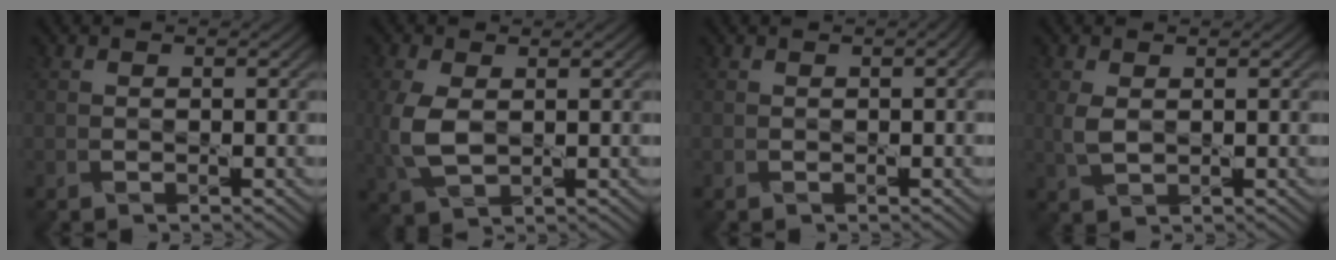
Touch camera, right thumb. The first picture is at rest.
{"total": 5.4, "force": [0.2, 3.2, 4.4], "torque": [-0.121, -0.002, 0.005]}
{"total": 0.9, "force": [0.1, 0.4, 0.9], "torque": [-0.013, -0.001, 0.005]}
{"total": 2.6, "force": [0.5, 1.5, 2.0], "torque": [-0.056, 0.002, 0.010]}